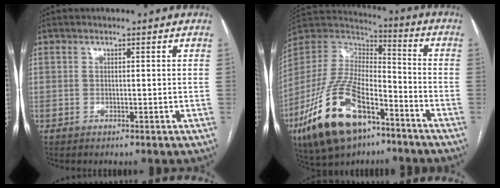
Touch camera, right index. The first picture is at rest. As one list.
[{"total": 20.6, "force": [-11.5, 8.5, 14.8], "torque": [-0.327, -0.012, -0.208]}]